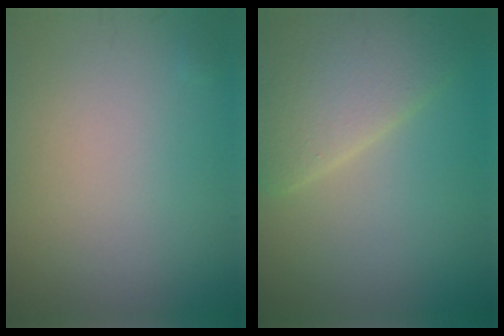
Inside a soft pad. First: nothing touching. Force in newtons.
{"total": 5.7, "press": 5.7, "slide": 0.2}